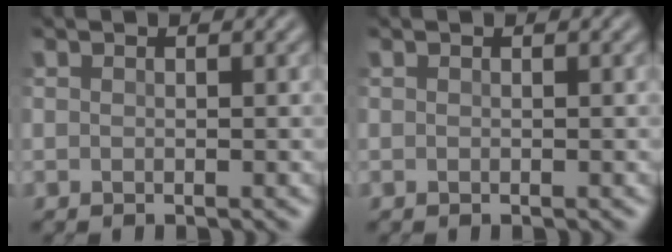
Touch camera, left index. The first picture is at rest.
{"total": 0.0}